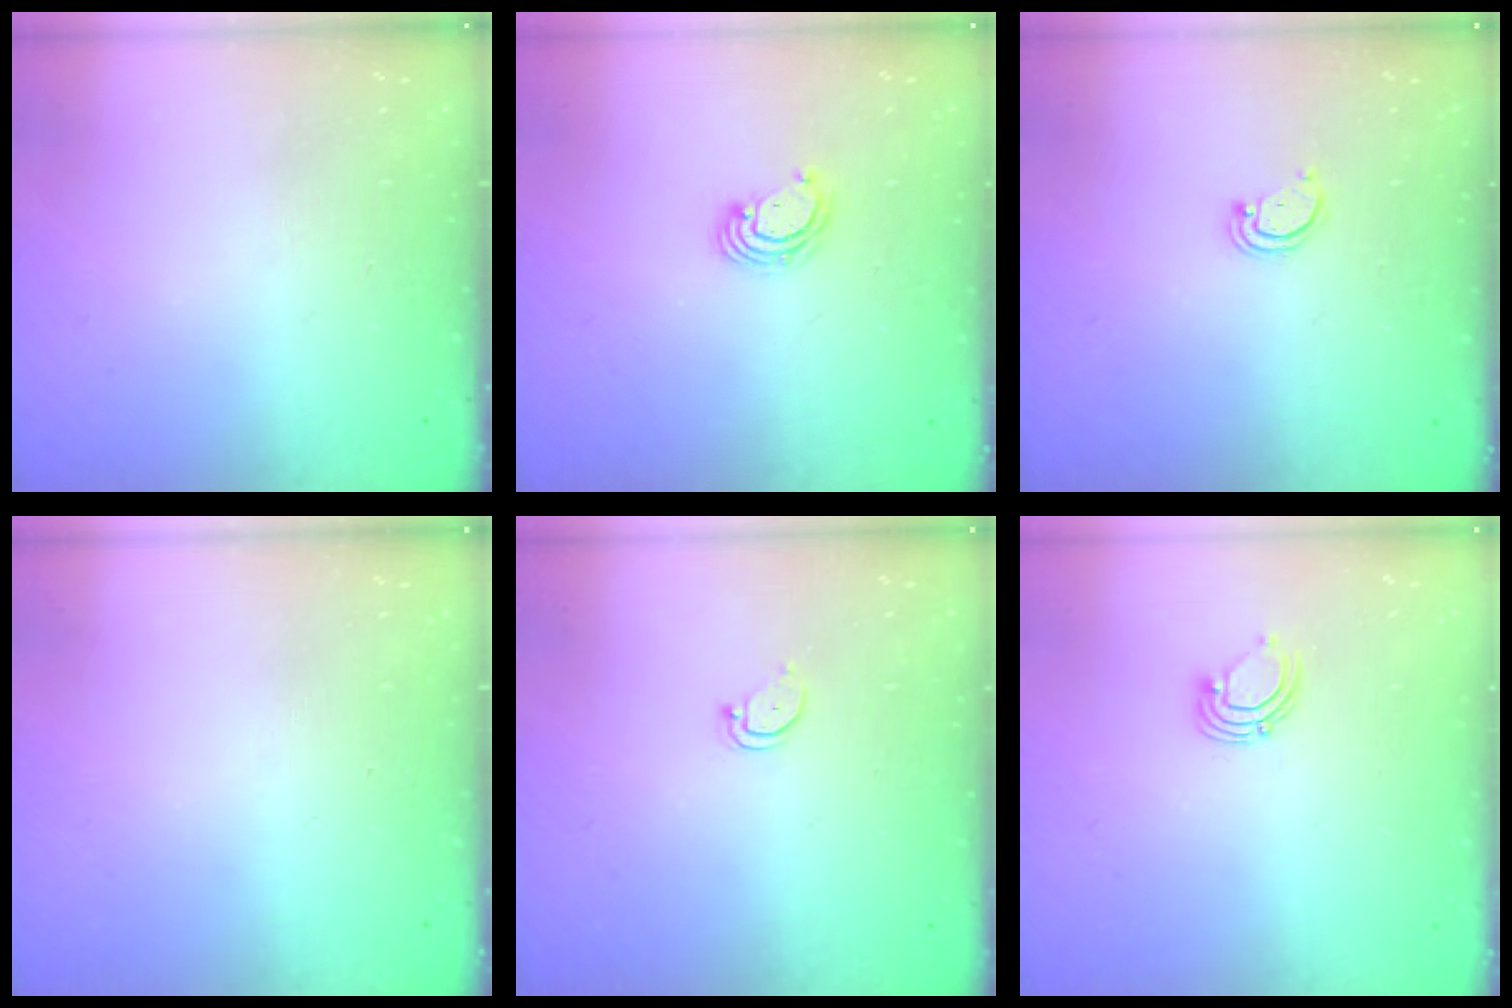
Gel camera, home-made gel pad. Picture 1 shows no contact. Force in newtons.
{"total": 3.6, "press": 3.6, "slide": 0.2}
{"total": 1.8, "press": 1.8, "slide": 0.2}
{"total": 0.0}
{"total": 2.4, "press": 2.4, "slide": 0.2}
{"total": 3.5, "press": 3.5, "slide": 0.2}